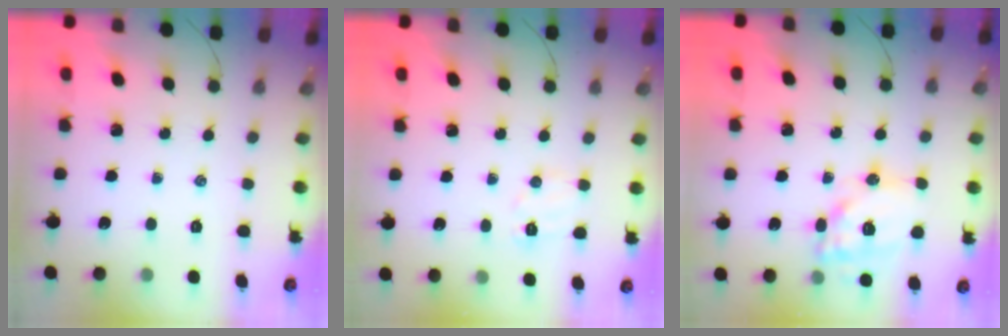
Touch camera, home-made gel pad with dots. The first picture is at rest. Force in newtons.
{"total": 7.0, "press": 6.9, "slide": 1.2}
{"total": 15.7, "press": 15.5, "slide": 2.1}